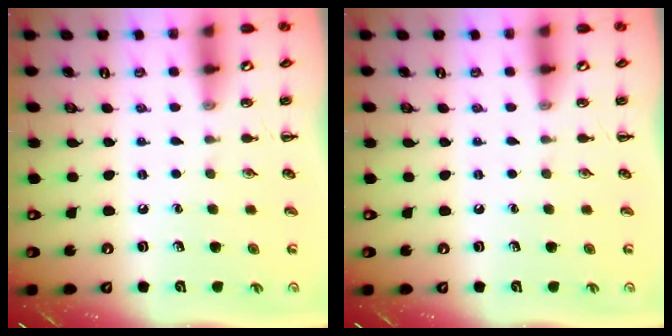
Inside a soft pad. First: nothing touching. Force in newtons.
{"total": 0.0}